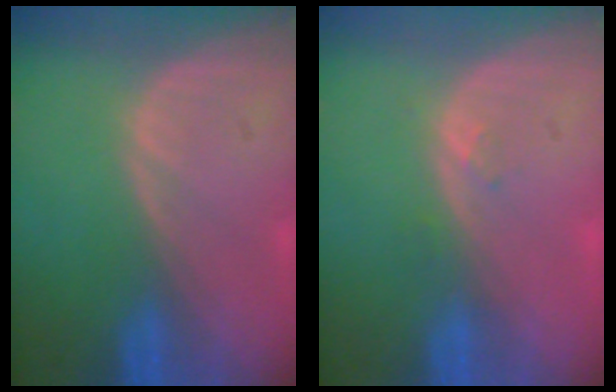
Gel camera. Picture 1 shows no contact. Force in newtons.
{"total": 1.1, "press": 1.0, "slide": 0.4}